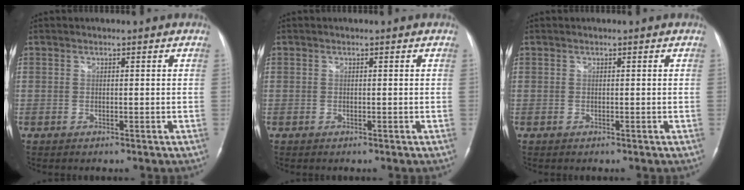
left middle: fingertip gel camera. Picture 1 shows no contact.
{"total": 0.0}
{"total": 0.0}